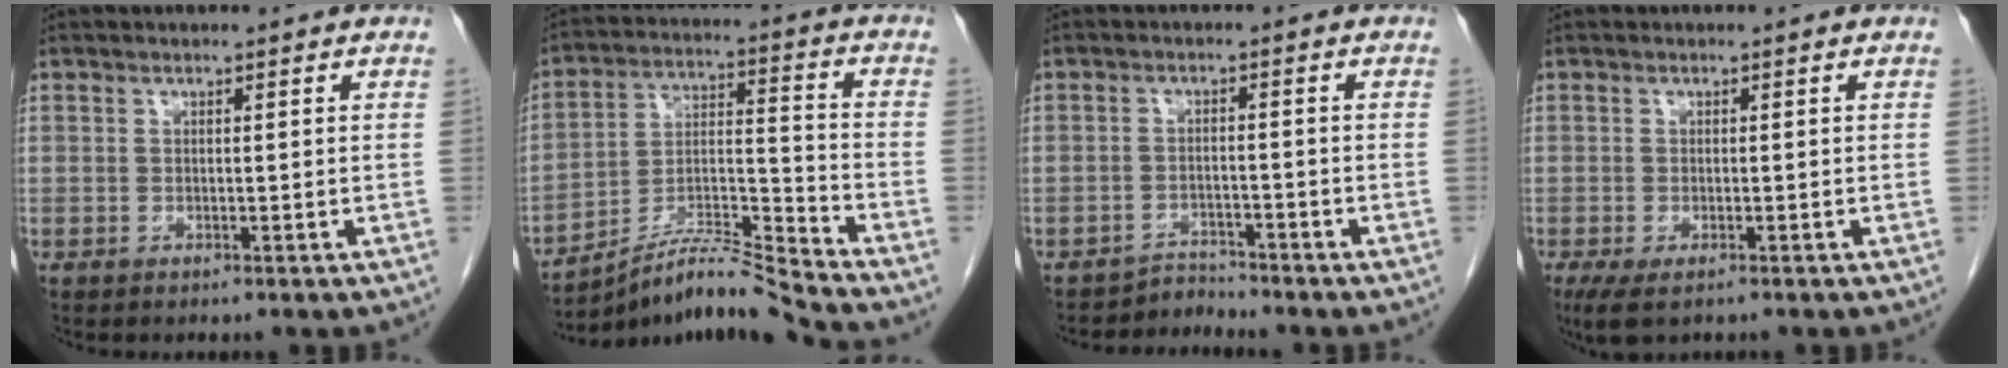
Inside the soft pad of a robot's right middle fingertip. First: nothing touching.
{"total": 11.2, "force": [-10.5, -2.4, 2.9], "torque": [-0.053, 0.017, -0.191]}
{"total": 2.6, "force": [-2.2, -0.2, -1.3], "torque": [0.033, -0.004, -0.037]}
{"total": 3.9, "force": [-2.5, 1.4, 2.7], "torque": [-0.051, -0.011, -0.040]}